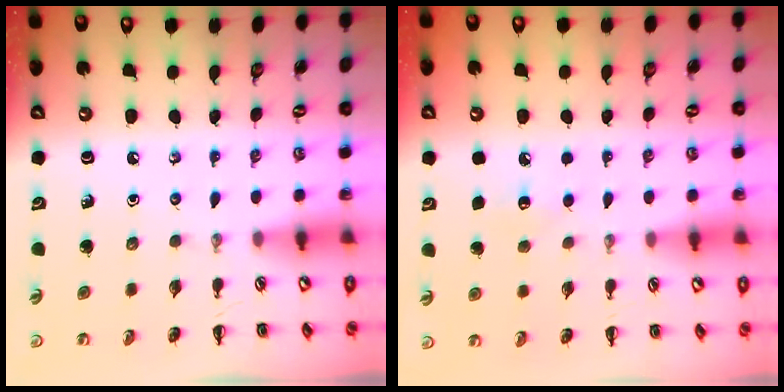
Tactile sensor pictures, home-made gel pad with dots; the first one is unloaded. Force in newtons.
{"total": 6.0, "press": 5.8, "slide": 1.5}